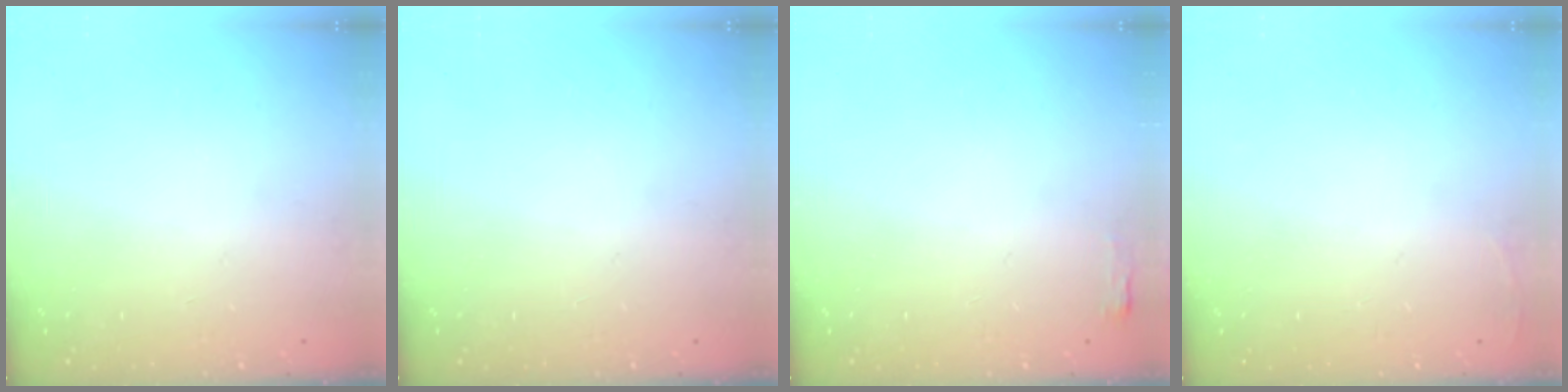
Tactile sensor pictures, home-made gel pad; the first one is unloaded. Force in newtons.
{"total": 0.0}
{"total": 2.7, "press": 2.6, "slide": 0.8}
{"total": 2.7, "press": 2.6, "slide": 1.0}